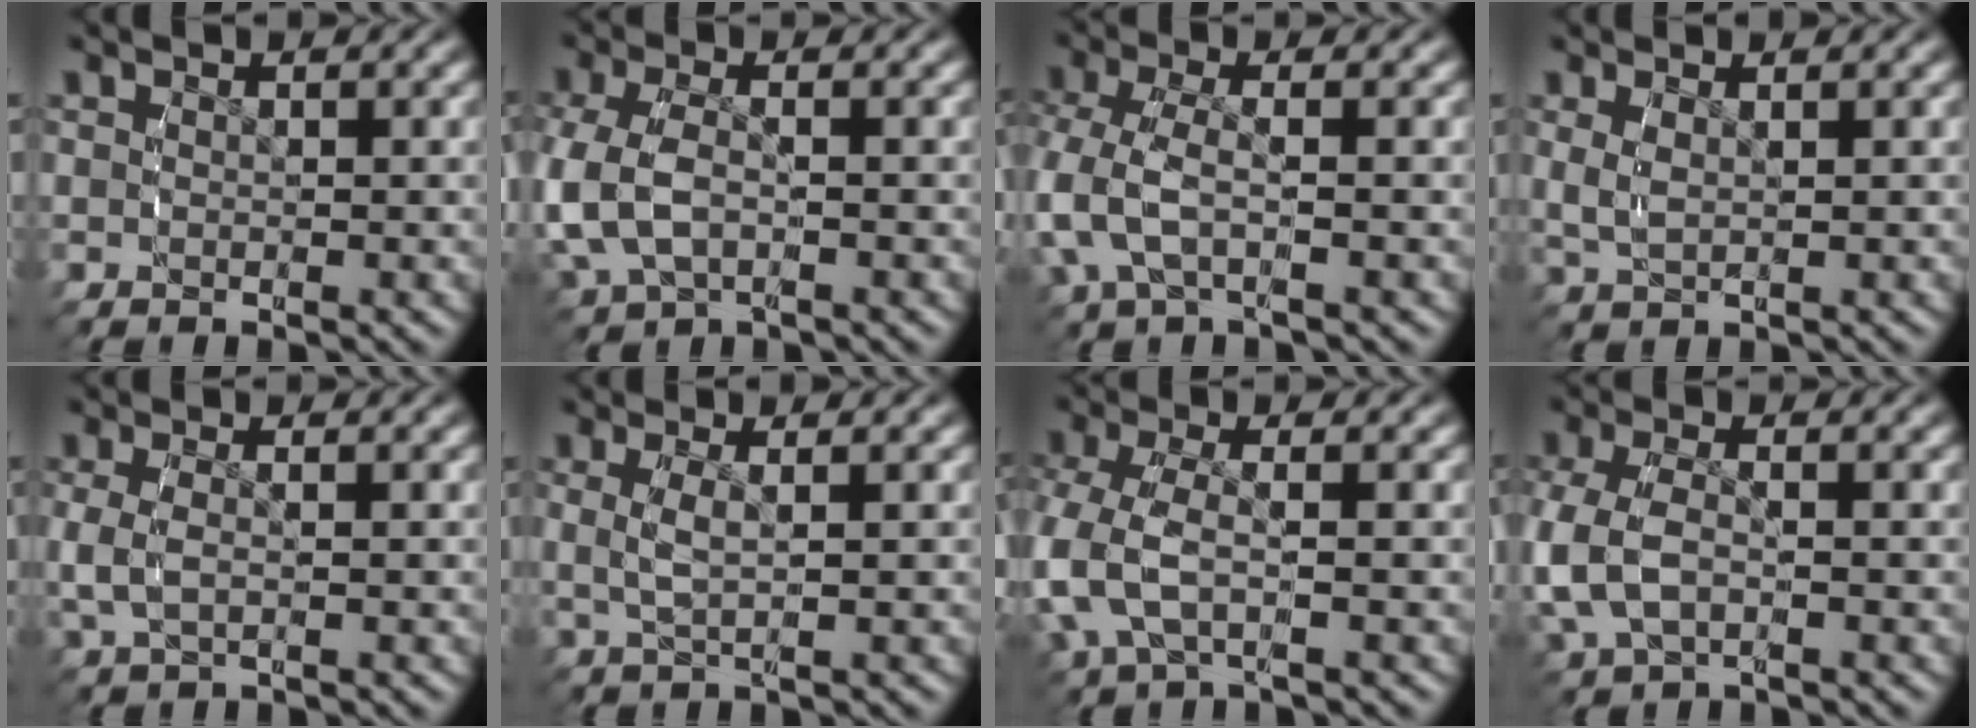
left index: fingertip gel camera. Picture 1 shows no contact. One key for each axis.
{"total": 4.5, "fx": -1.0, "fy": 3.2, "fz": 3.0, "tx": -0.106, "ty": -0.018, "tz": -0.002}
{"total": 4.1, "fx": -0.9, "fy": 2.6, "fz": 3.1, "tx": -0.104, "ty": -0.017, "tz": -0.009}
{"total": 2.0, "fx": 0.5, "fy": 1.4, "fz": 1.3, "tx": -0.042, "ty": -0.008, "tz": 0.015}
{"total": 2.5, "fx": -0.3, "fy": 1.5, "fz": 2.0, "tx": -0.058, "ty": -0.009, "tz": 0.004}
{"total": 2.2, "fx": 0.2, "fy": 0.8, "fz": 2.0, "tx": -0.054, "ty": -0.006, "tz": 0.008}
{"total": 4.9, "fx": -1.0, "fy": 3.3, "fz": 3.5, "tx": -0.119, "ty": -0.020, "tz": -0.009}
{"total": 4.0, "fx": -0.9, "fy": 2.8, "fz": 2.8, "tx": -0.096, "ty": -0.016, "tz": -0.002}